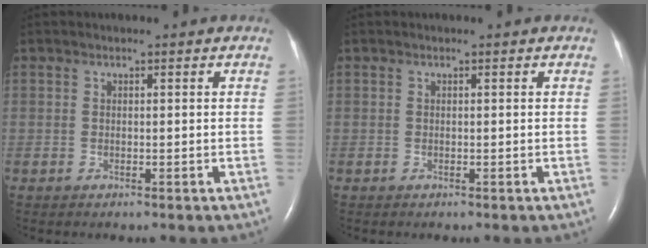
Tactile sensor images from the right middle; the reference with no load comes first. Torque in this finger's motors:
{"motor_torque": [0.01, 0.00, 0.00, 0.00]}